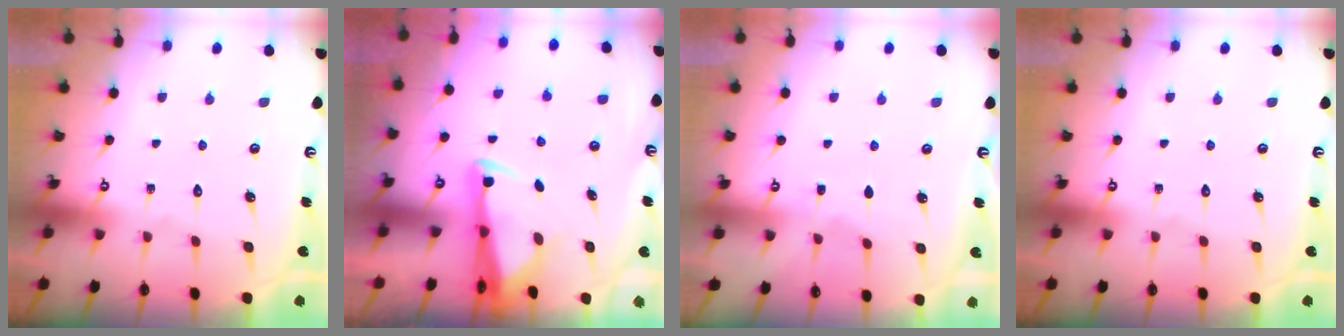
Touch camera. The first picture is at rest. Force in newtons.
{"total": 2.8, "press": 2.7, "slide": 1.0}
{"total": 2.9, "press": 2.9, "slide": 0.3}
{"total": 0.0}